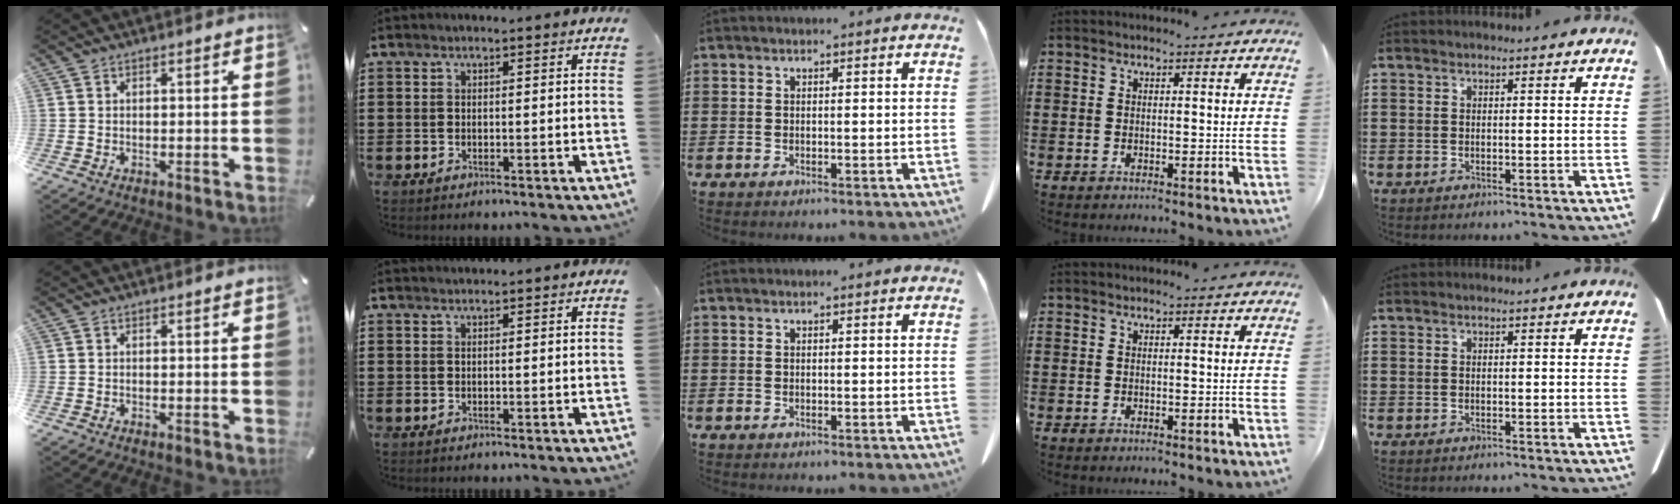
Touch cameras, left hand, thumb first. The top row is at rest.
{"index": {"total": 0.5, "force": [0.5, 0.0, 0.1], "torque": [-0.004, 0.000, 0.011]}}